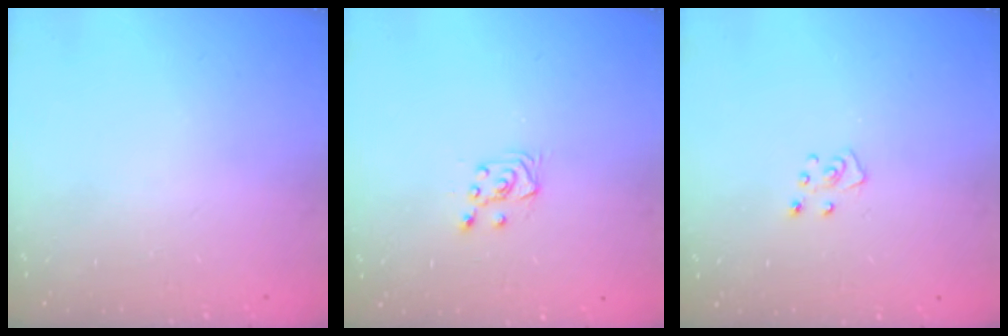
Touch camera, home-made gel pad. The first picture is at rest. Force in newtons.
{"total": 4.5, "press": 4.4, "slide": 0.8}
{"total": 4.2, "press": 4.1, "slide": 0.3}